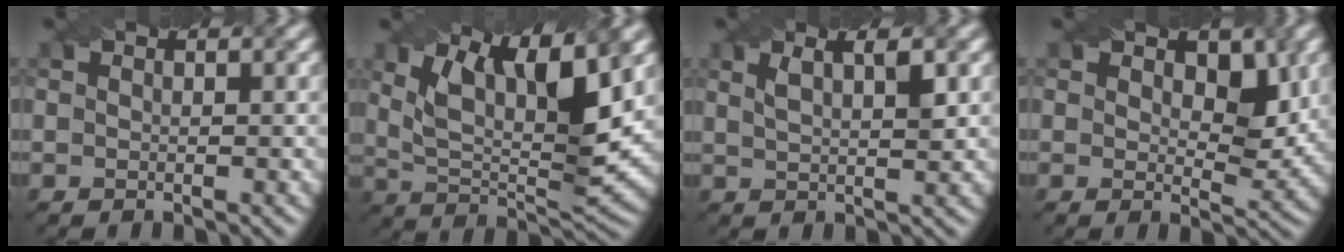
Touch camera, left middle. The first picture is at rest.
{"total": 10.3, "force": [4.6, 3.3, 8.6], "torque": [-0.150, -0.007, 0.078]}
{"total": 2.7, "force": [1.3, 0.7, 2.2], "torque": [-0.032, 0.001, 0.022]}
{"total": 3.9, "force": [1.3, 2.3, 2.9], "torque": [-0.042, -0.013, 0.020]}